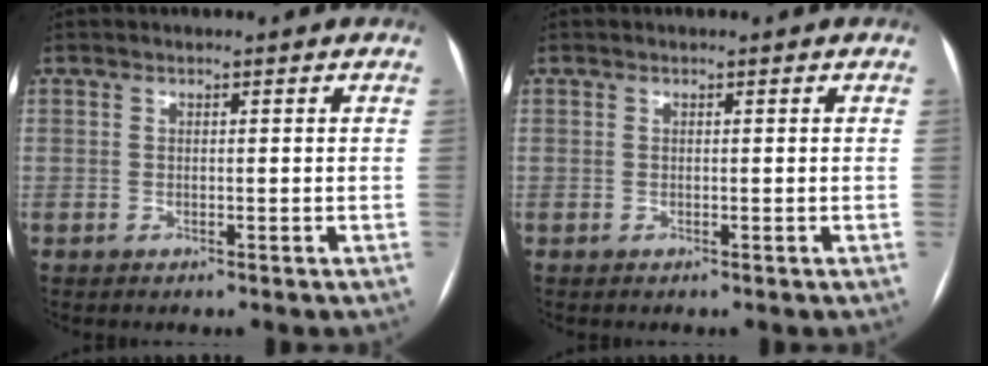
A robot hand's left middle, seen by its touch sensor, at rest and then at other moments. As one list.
[{"total": 0.0}]